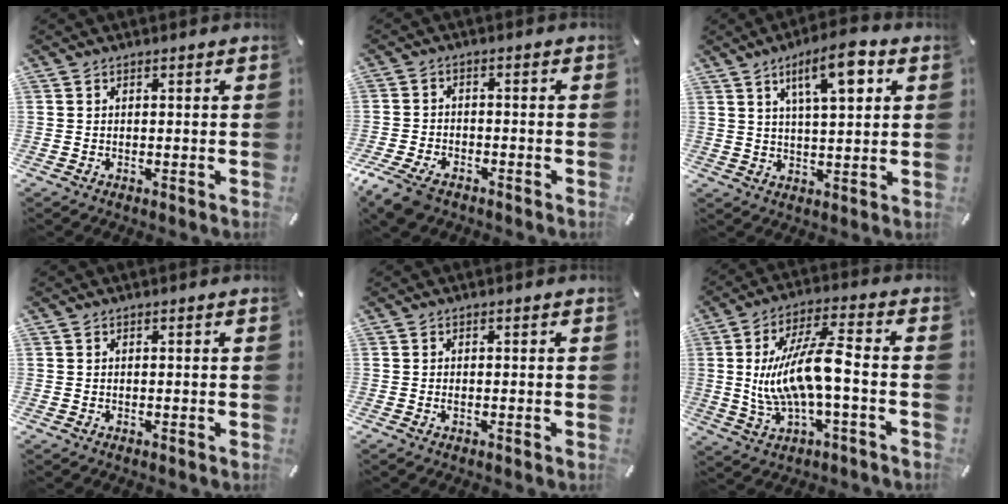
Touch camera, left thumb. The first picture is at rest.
{"total": 6.6, "force": [-4.5, 3.7, 3.1], "torque": [-0.076, 0.015, -0.087]}
{"total": 11.1, "force": [4.8, 3.8, 9.2], "torque": [-0.145, -0.005, 0.076]}
{"total": 0.0}
{"total": 1.0, "force": [-0.3, 0.4, 0.9], "torque": [-0.016, -0.003, -0.005]}
{"total": 15.4, "force": [-1.4, 4.7, 14.6], "torque": [-0.302, -0.002, -0.033]}